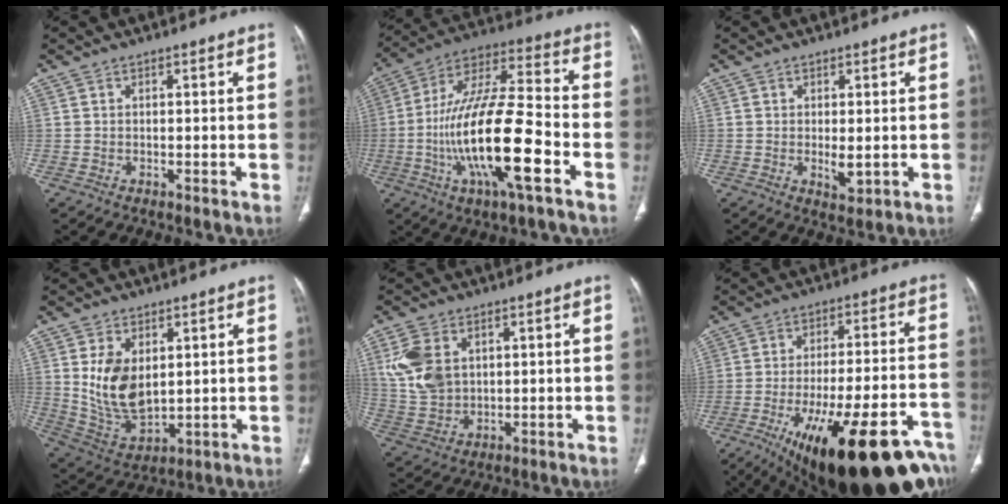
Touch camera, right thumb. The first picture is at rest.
{"total": 21.6, "force": [-6.3, 5.6, 19.9], "torque": [-0.389, 0.030, -0.109]}
{"total": 2.9, "force": [-0.3, 1.2, 2.6], "torque": [-0.042, -0.009, 0.002]}
{"total": 11.8, "force": [2.4, 7.3, 9.0], "torque": [-0.146, -0.022, 0.066]}
{"total": 10.3, "force": [3.2, 7.0, 6.8], "torque": [-0.135, -0.007, 0.074]}
{"total": 28.9, "force": [-17.0, 8.5, 21.8], "torque": [-0.277, 0.038, -0.245]}